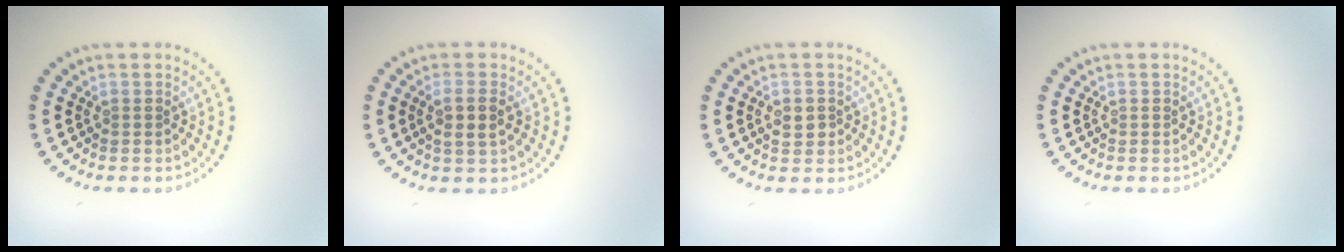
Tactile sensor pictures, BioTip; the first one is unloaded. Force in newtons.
{"total": 2.1, "press": 2.0, "slide": 0.8}
{"total": 1.7, "press": 1.7, "slide": 0.1}
{"total": 0.0}